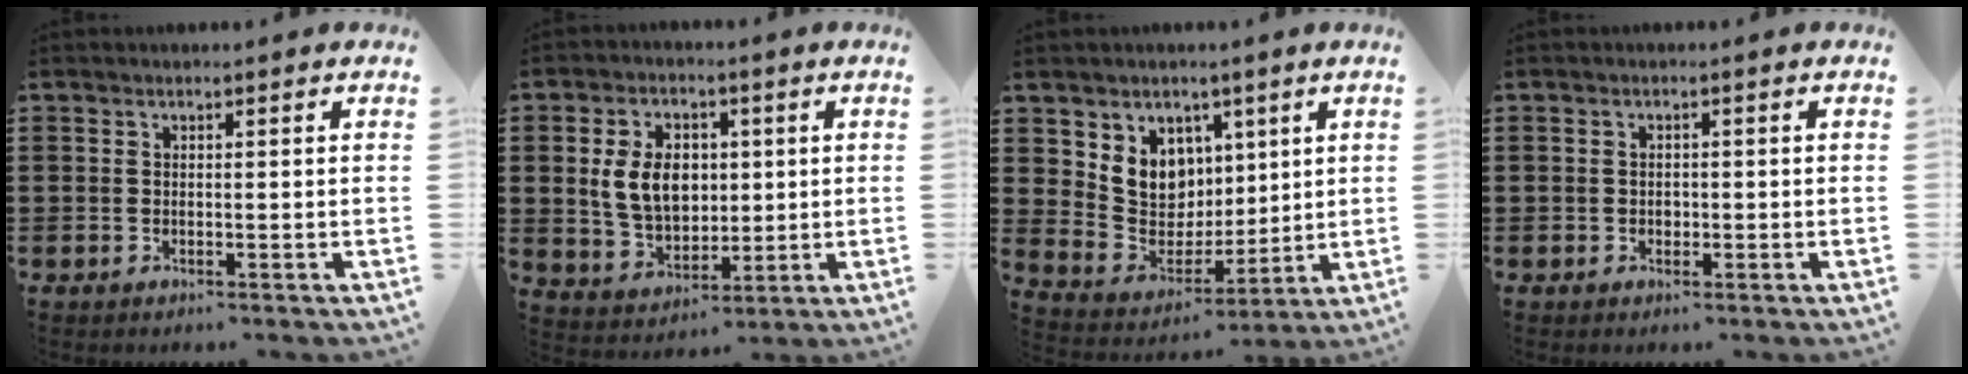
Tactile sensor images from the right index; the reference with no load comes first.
{"total": 8.3, "force": [1.2, 6.1, 5.6], "torque": [-0.121, 0.010, 0.016]}
{"total": 8.3, "force": [3.3, 7.4, 1.7], "torque": [-0.062, -0.027, 0.066]}
{"total": 0.8, "force": [-0.1, 0.7, 0.5], "torque": [-0.009, 0.004, -0.002]}